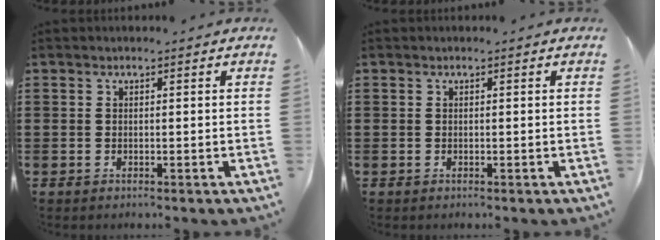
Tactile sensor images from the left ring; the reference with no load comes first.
{"total": 0.0}